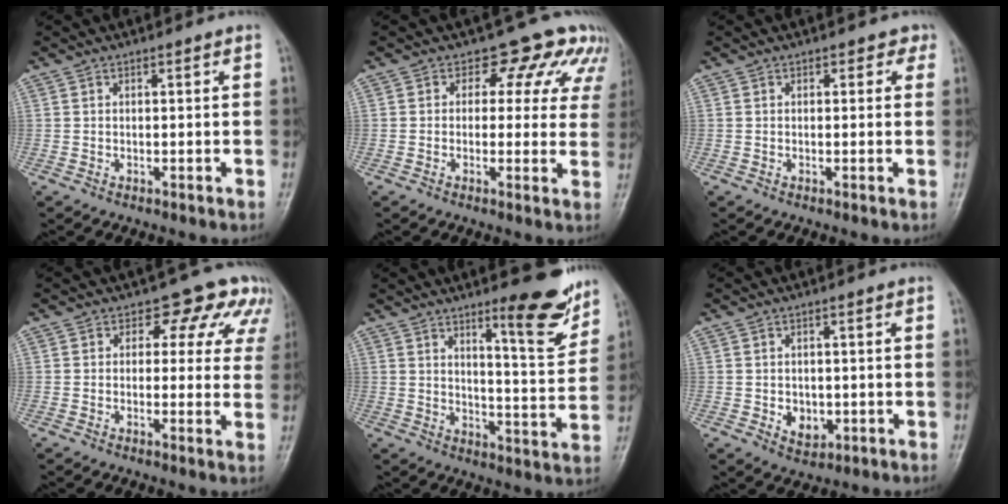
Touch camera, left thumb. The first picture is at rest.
{"total": 8.8, "force": [5.4, 6.0, 3.6], "torque": [0.007, -0.015, 0.040]}
{"total": 1.7, "force": [0.7, 1.3, 0.7], "torque": [0.014, 0.002, -0.001]}
{"total": 8.4, "force": [4.5, 5.8, 4.1], "torque": [0.002, -0.011, 0.031]}
{"total": 11.6, "force": [7.9, 2.3, 8.2], "torque": [-0.087, -0.062, 0.116]}
{"total": 3.9, "force": [-0.9, 3.1, 2.3], "torque": [-0.018, 0.000, -0.004]}